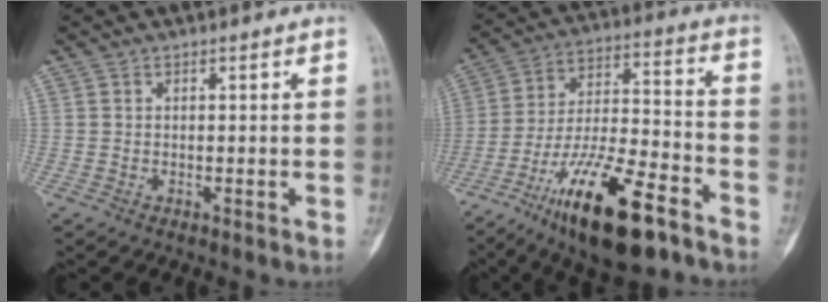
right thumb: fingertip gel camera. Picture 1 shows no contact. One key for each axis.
{"total": 21.2, "fx": -12.5, "fy": 6.8, "fz": 15.7, "tx": -0.287, "ty": 0.068, "tz": -0.215}